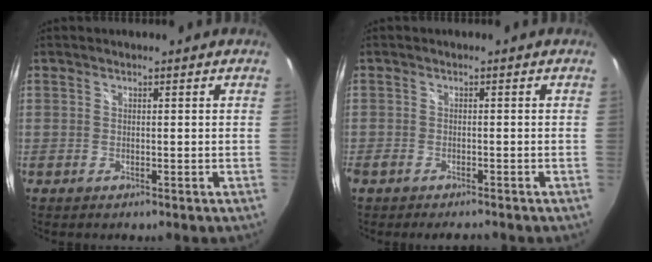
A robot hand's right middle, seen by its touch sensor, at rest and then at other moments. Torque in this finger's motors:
{"motor_torque": [0.40, -0.39, 0.02, 0.02]}